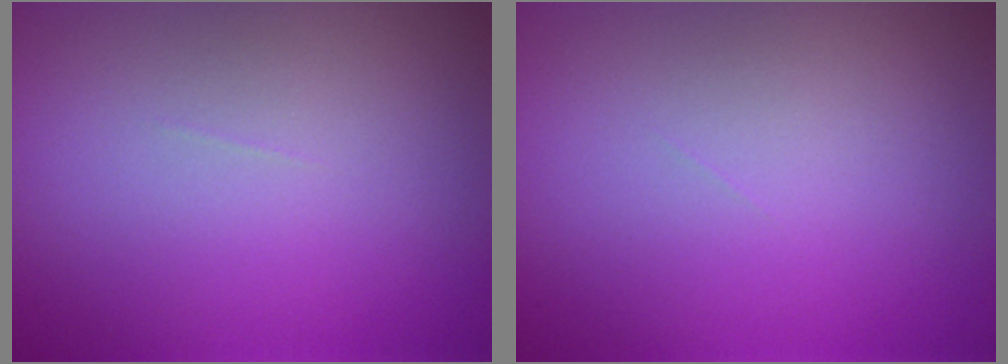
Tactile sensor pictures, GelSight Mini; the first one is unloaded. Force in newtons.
{"total": 0.0}